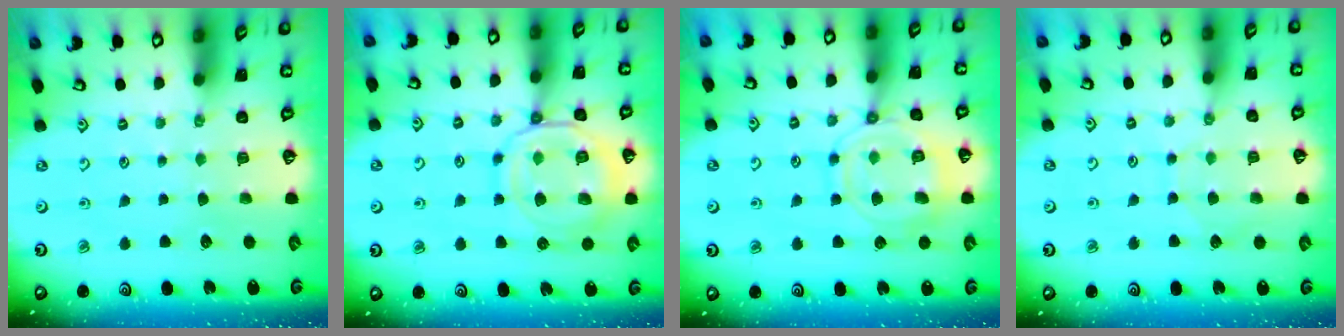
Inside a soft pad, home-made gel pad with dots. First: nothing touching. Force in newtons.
{"total": 14.4, "press": 14.4, "slide": 1.3}
{"total": 13.3, "press": 13.2, "slide": 1.2}
{"total": 5.1, "press": 5.0, "slide": 0.5}